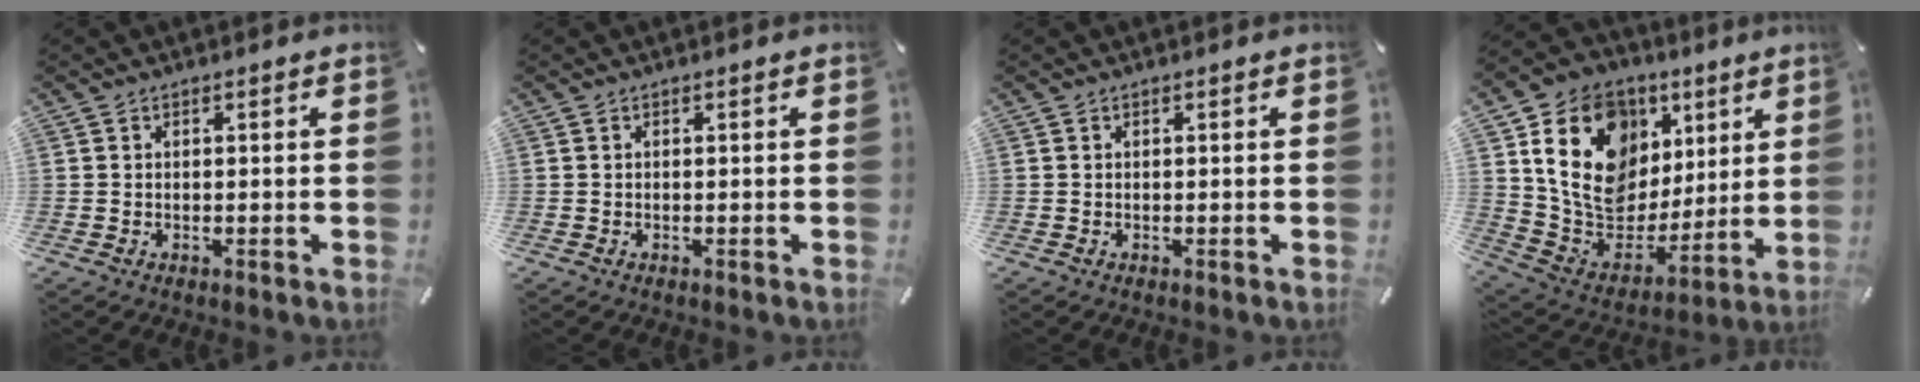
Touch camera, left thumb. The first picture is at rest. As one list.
[{"total": 0.0}, {"total": 0.0}, {"total": 20.6, "force": [7.7, 16.4, 9.9], "torque": [-0.183, -0.032, 0.154]}]